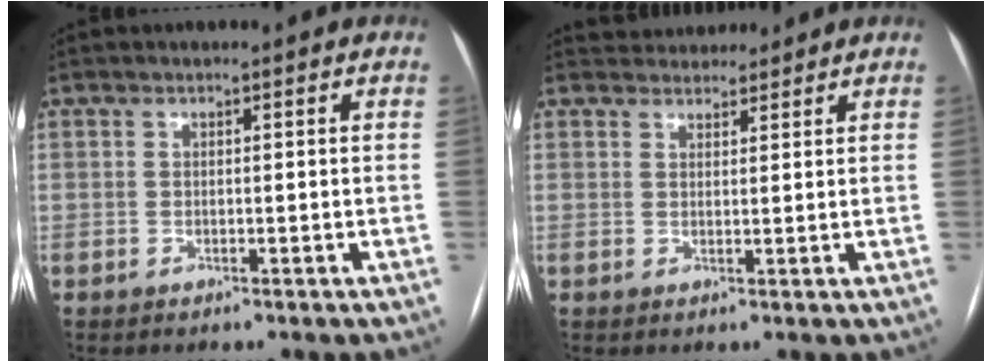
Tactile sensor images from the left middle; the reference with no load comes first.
{"total": 4.5, "force": [4.2, 1.6, 0.3], "torque": [-0.002, 0.023, 0.063]}